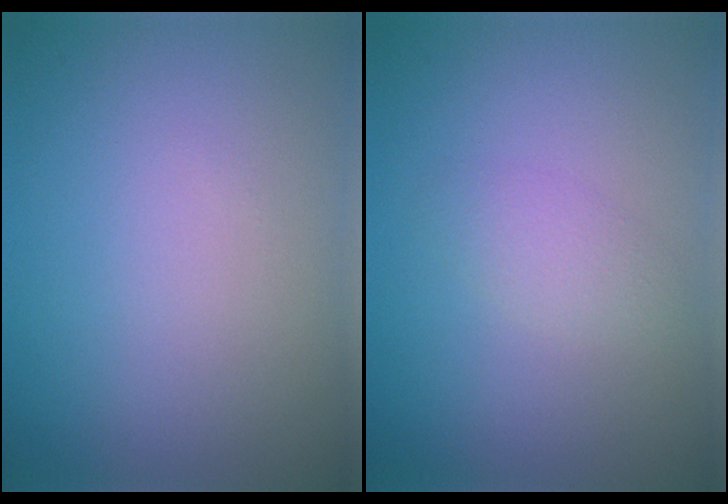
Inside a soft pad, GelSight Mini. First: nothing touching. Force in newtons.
{"total": 1.7, "press": 1.7, "slide": 0.1}